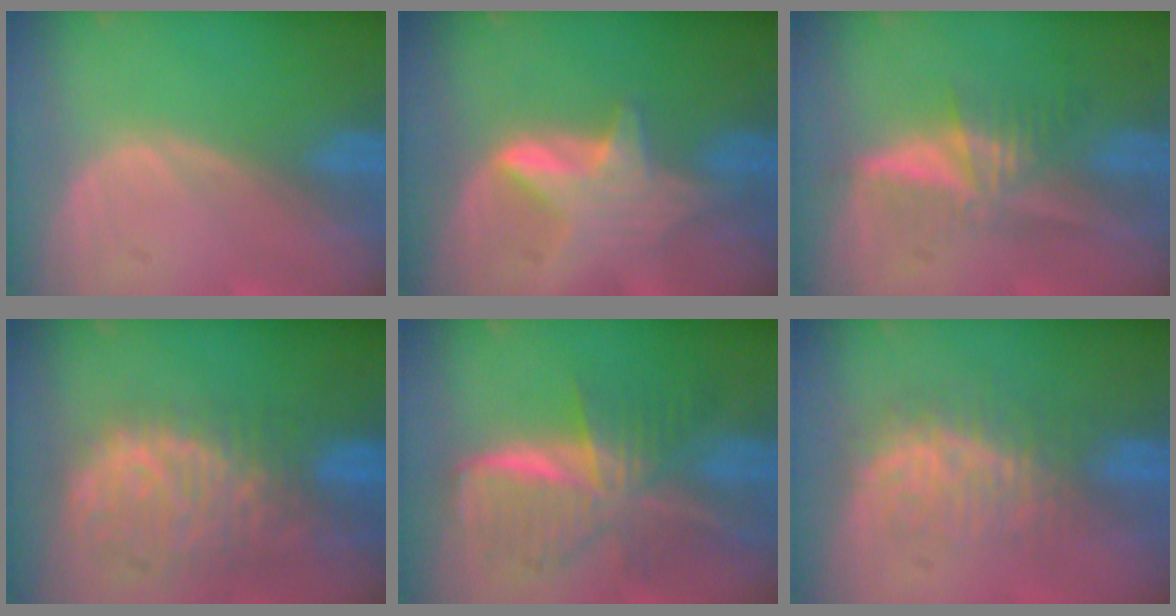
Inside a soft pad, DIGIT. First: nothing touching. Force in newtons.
{"total": 5.6, "press": 5.5, "slide": 1.1}
{"total": 5.3, "press": 5.2, "slide": 1.1}
{"total": 11.0, "press": 9.4, "slide": 5.7}
{"total": 9.1, "press": 9.1, "slide": 0.6}
{"total": 7.6, "press": 7.3, "slide": 2.2}